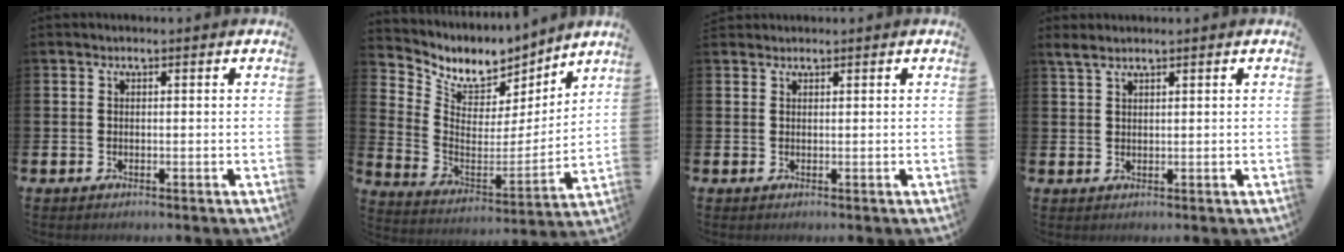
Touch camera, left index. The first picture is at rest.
{"total": 8.5, "force": [7.3, 4.0, 1.8], "torque": [-0.075, -0.053, 0.130]}
{"total": 0.9, "force": [0.8, 0.3, -0.4], "torque": [0.017, -0.001, 0.014]}
{"total": 1.8, "force": [1.5, 0.4, 0.8], "torque": [-0.017, 0.002, 0.028]}